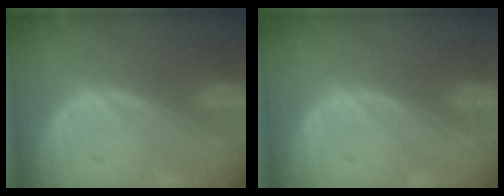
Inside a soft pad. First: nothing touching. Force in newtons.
{"total": 0.0}